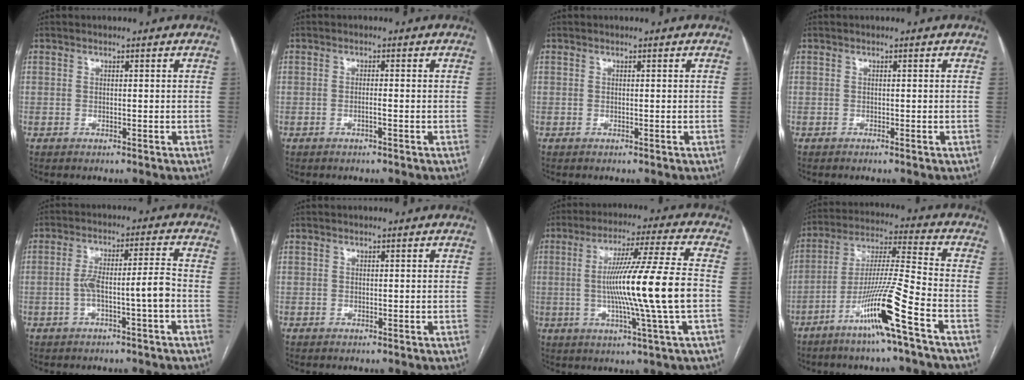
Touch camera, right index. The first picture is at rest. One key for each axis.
{"total": 1.3, "fx": -0.6, "fy": -0.1, "fz": 1.1, "tx": -0.022, "ty": 0.000, "tz": -0.010}
{"total": 0.0}
{"total": 0.0}
{"total": 6.6, "fx": -2.0, "fy": 0.1, "fz": 6.3, "tx": -0.119, "ty": 0.024, "tz": -0.029}
{"total": 0.0}
{"total": 15.6, "fx": -1.4, "fy": -2.0, "fz": 15.4, "tx": -0.268, "ty": -0.005, "tz": -0.028}
{"total": 13.8, "fx": -7.3, "fy": -1.4, "fz": 11.6, "tx": -0.224, "ty": -0.017, "tz": -0.141}